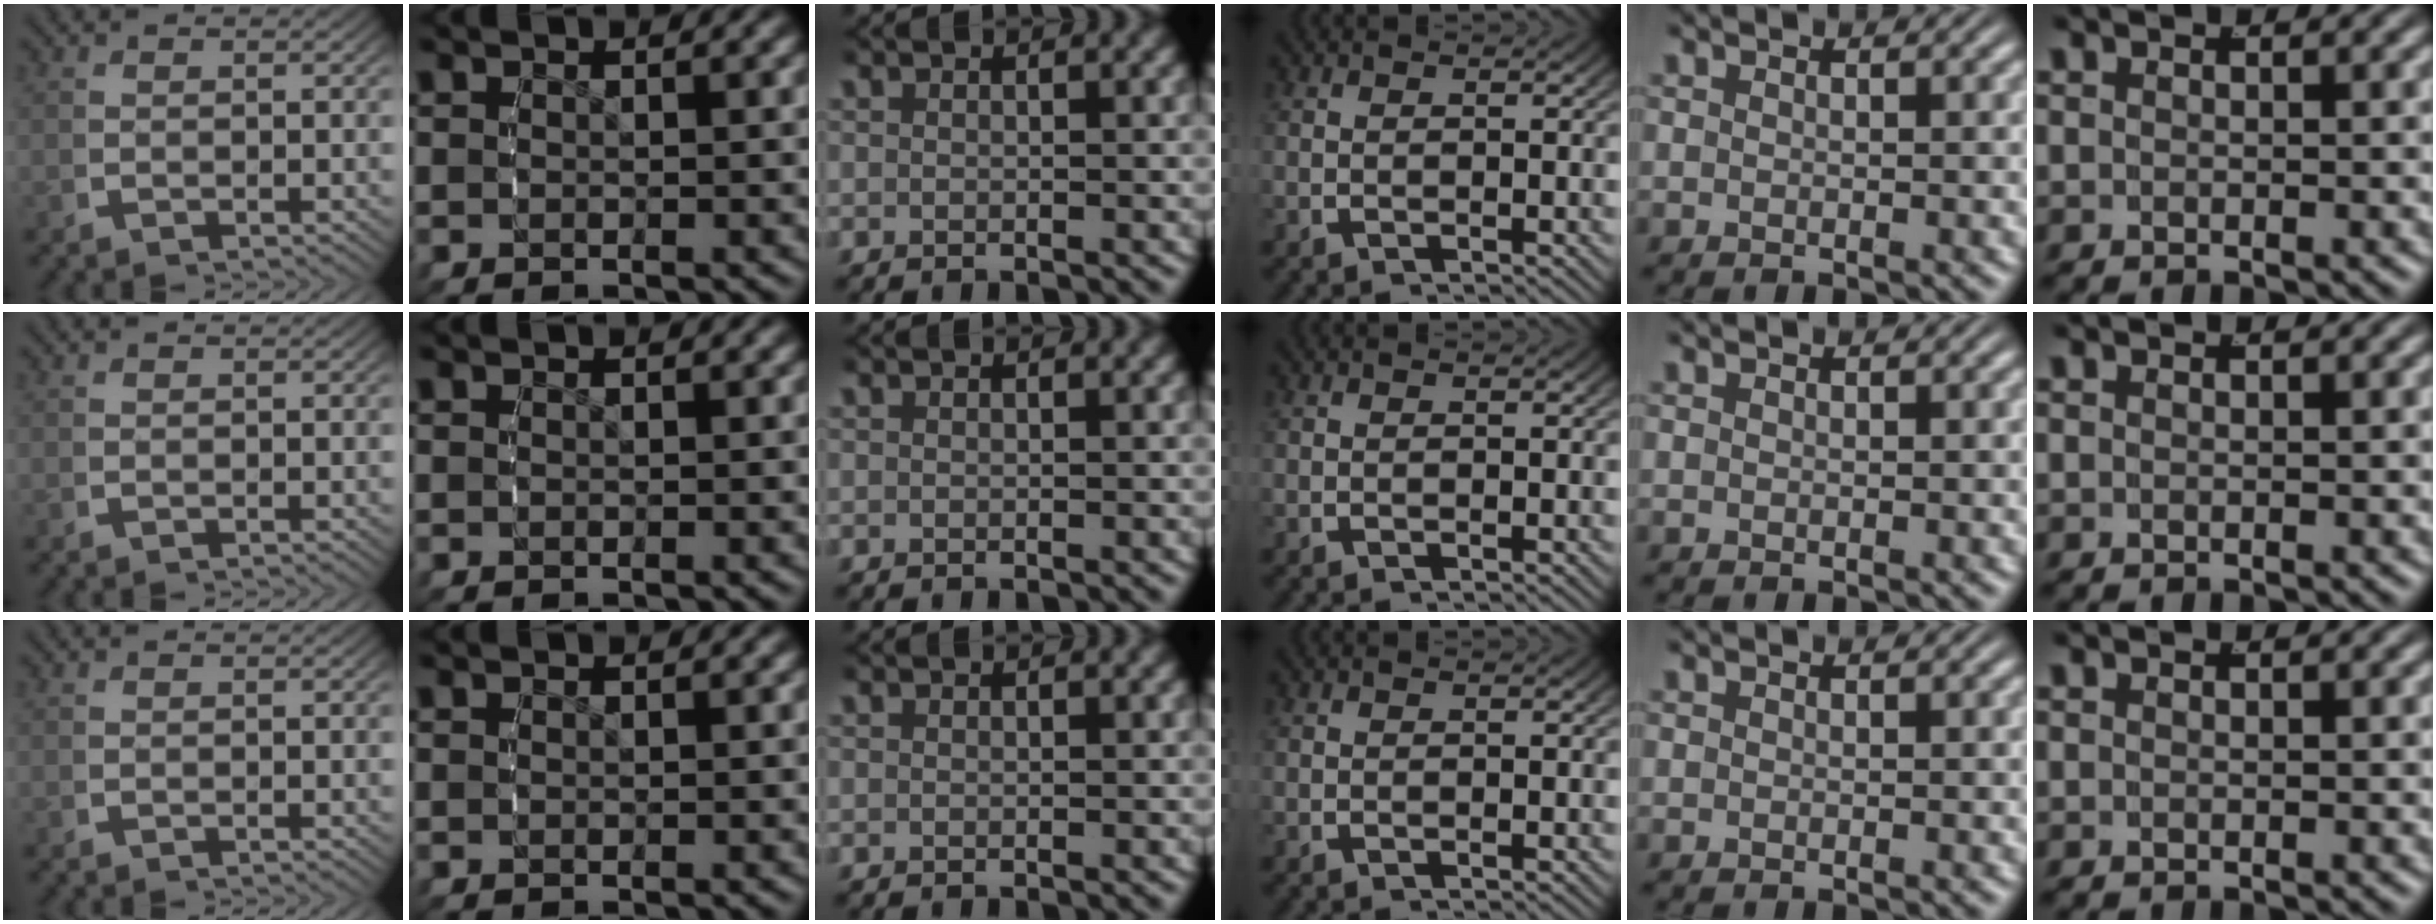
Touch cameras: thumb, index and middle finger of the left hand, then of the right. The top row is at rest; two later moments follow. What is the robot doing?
{"motion": "reach", "object": "backpack"}